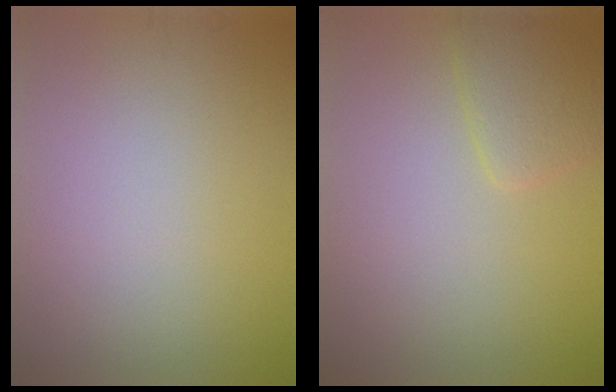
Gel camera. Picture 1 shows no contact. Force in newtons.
{"total": 2.1, "press": 2.1, "slide": 0.2}